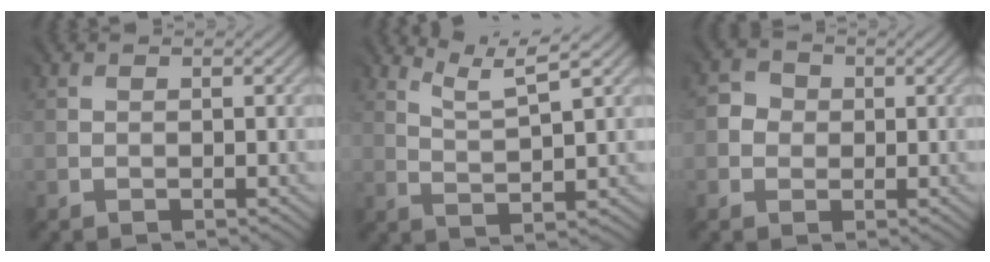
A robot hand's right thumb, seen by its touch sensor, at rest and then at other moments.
{"total": 5.0, "force": [3.6, 0.3, 3.4], "torque": [-0.064, 0.002, 0.079]}
{"total": 2.2, "force": [-0.5, 2.1, 0.2], "torque": [-0.003, 0.001, -0.013]}